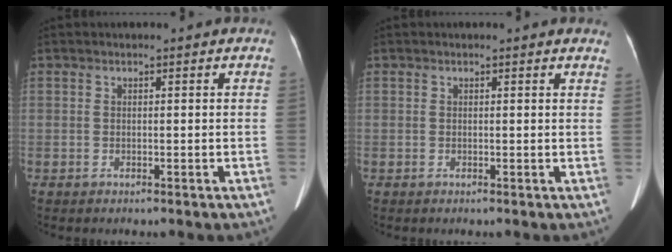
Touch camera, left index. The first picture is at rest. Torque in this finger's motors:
{"motor_torque": [-0.12, -0.20, 0.01, 0.01]}